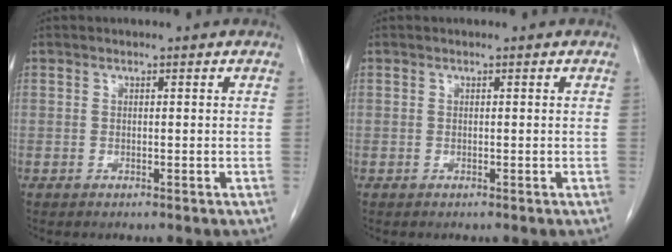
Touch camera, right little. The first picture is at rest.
{"total": 0.0}